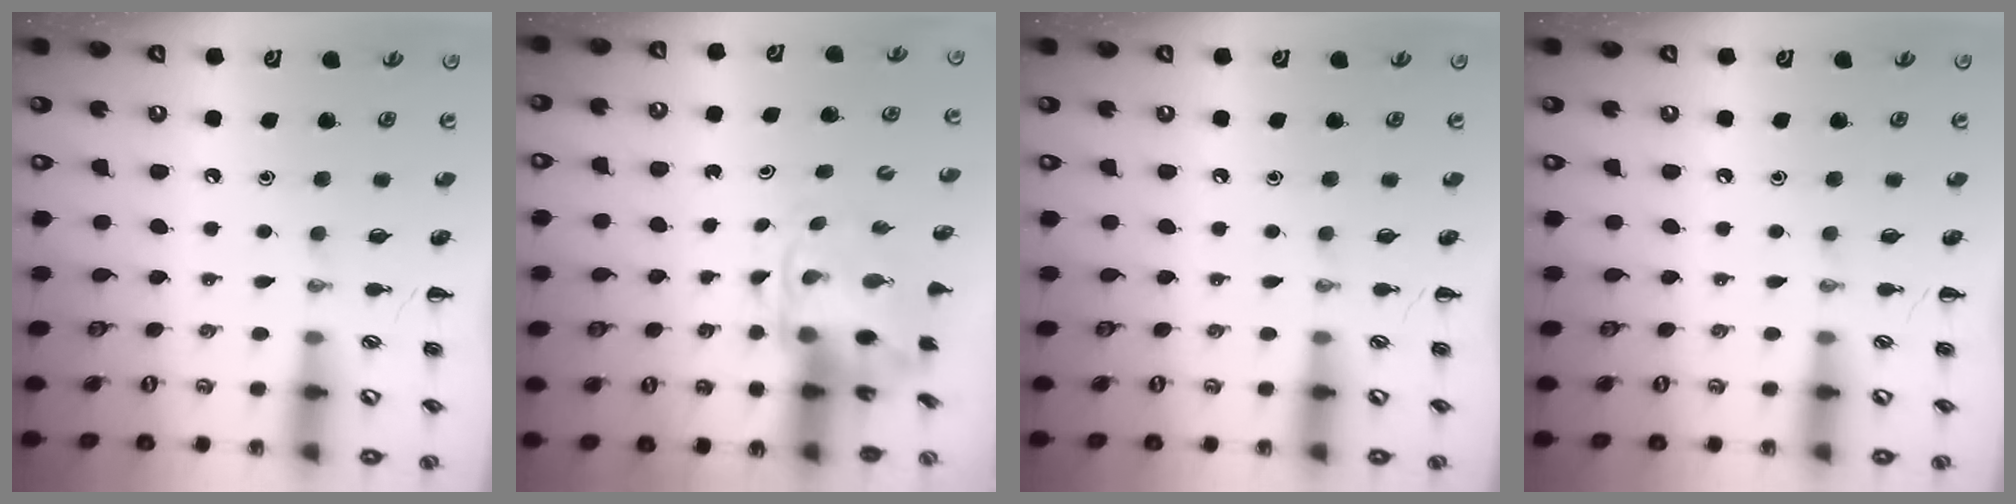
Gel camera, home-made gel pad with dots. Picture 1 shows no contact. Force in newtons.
{"total": 3.6, "press": 3.5, "slide": 1.0}
{"total": 0.0}
{"total": 0.0}